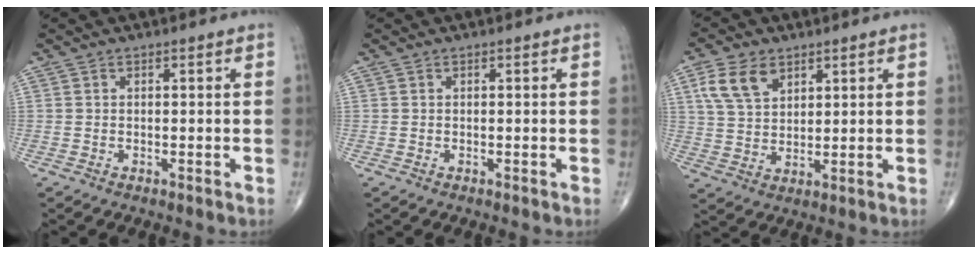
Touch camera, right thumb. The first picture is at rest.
{"total": 0.0}
{"total": 8.3, "force": [4.1, 5.3, 5.0], "torque": [-0.084, -0.009, 0.084]}